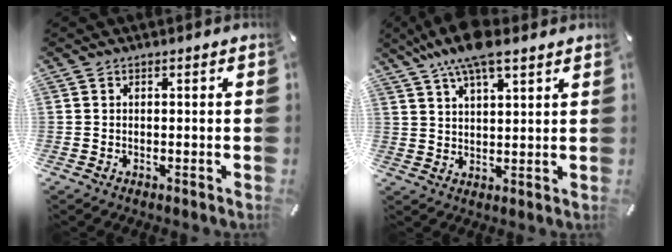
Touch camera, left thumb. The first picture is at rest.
{"total": 9.6, "force": [6.8, 3.2, 5.8], "torque": [-0.119, -0.021, 0.125]}